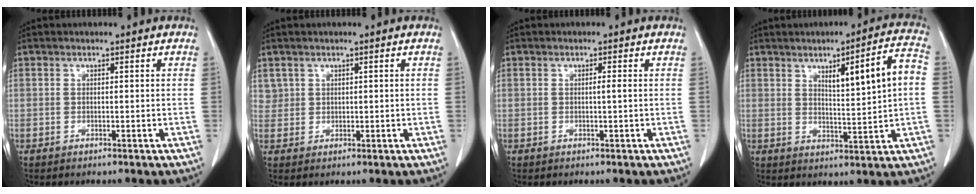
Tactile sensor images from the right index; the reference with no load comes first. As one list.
[{"total": 2.0, "force": [1.1, 1.7, 0.1], "torque": [0.009, 0.004, 0.016]}, {"total": 0.8, "force": [0.0, -0.1, 0.8], "torque": [-0.012, 0.001, -0.001]}, {"total": 9.7, "force": [1.8, 0.4, 9.5], "torque": [-0.140, 0.011, 0.031]}]